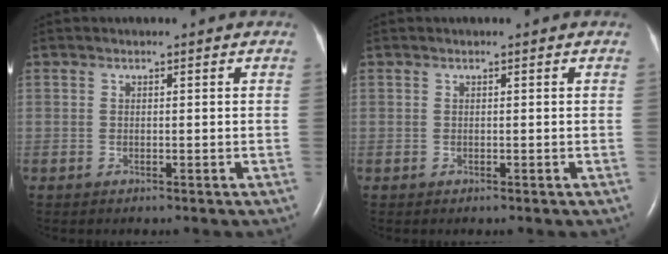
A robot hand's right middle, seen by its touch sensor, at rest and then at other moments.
{"total": 0.0}